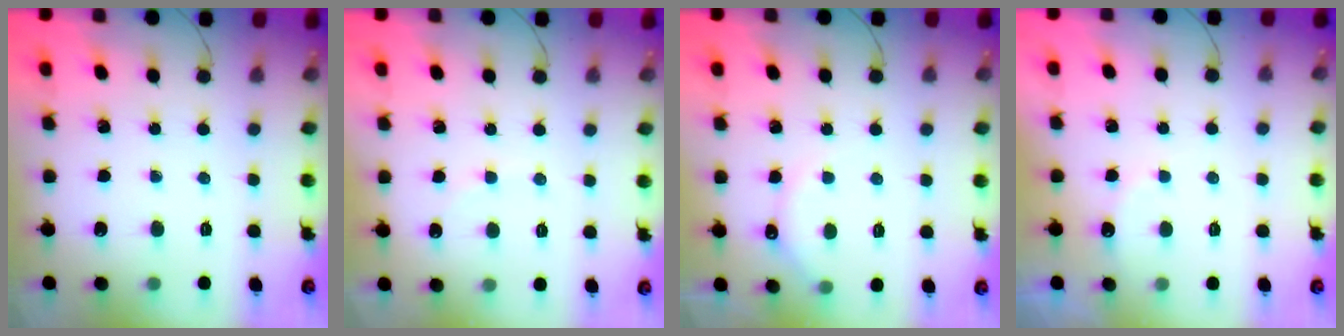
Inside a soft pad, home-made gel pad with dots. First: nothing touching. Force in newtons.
{"total": 3.6, "press": 3.4, "slide": 0.9}
{"total": 6.2, "press": 6.1, "slide": 1.2}
{"total": 5.3, "press": 5.2, "slide": 1.0}